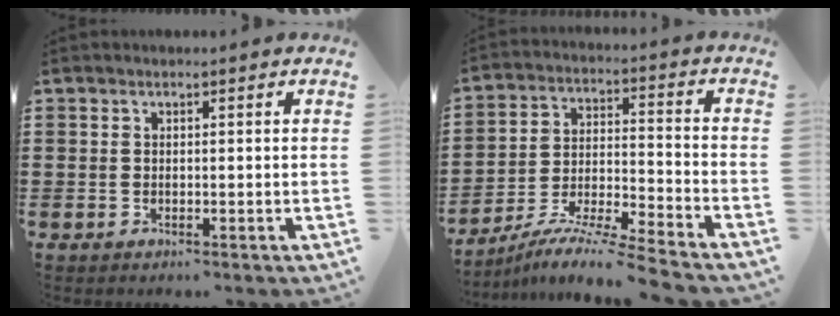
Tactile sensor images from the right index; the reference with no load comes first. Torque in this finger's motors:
{"motor_torque": [1.45, 0.69, 0.37, 0.12]}